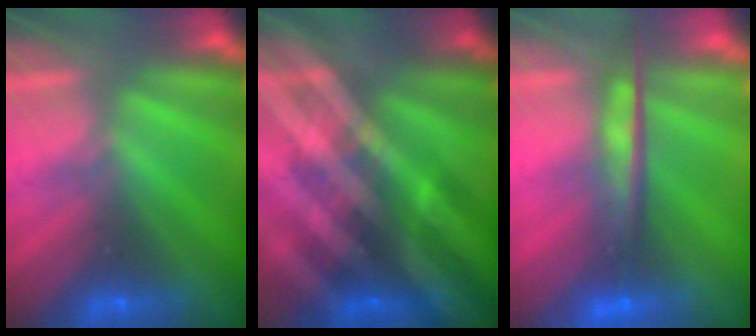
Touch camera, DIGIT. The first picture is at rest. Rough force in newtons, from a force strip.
{"total": 8.7}
{"total": 5.9}